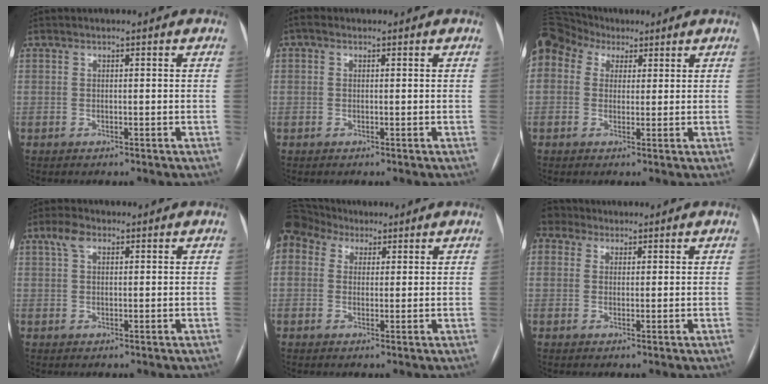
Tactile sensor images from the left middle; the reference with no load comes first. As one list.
[{"total": 0.9, "force": [-0.5, -0.5, -0.5], "torque": [0.007, -0.004, -0.011]}, {"total": 17.8, "force": [8.9, 13.5, 7.6], "torque": [-0.249, 0.104, 0.171]}, {"total": 3.0, "force": [1.6, 1.5, 2.1], "torque": [-0.049, 0.019, 0.033]}, {"total": 10.8, "force": [6.4, 7.8, 4.0], "torque": [-0.126, 0.061, 0.123]}, {"total": 3.1, "force": [2.5, 1.9, 0.1], "torque": [-0.015, 0.021, 0.055]}]